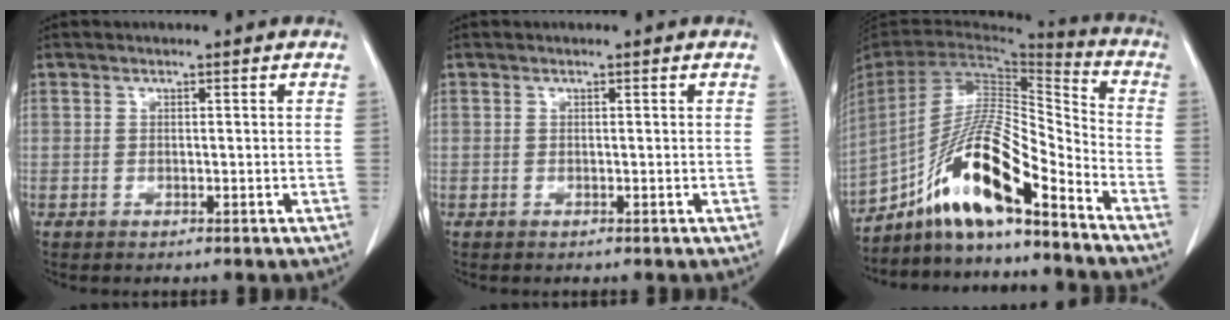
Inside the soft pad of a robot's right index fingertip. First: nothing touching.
{"total": 0.0}
{"total": 15.8, "force": [-10.9, 1.5, 11.4], "torque": [-0.213, 0.006, -0.198]}